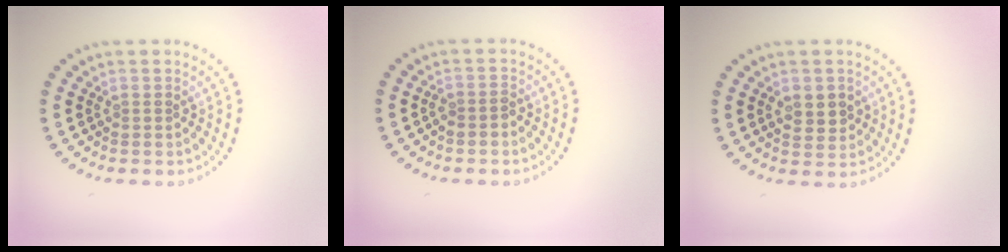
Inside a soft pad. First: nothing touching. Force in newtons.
{"total": 1.4, "press": 1.1, "slide": 0.9}
{"total": 2.6, "press": 2.6, "slide": 0.6}